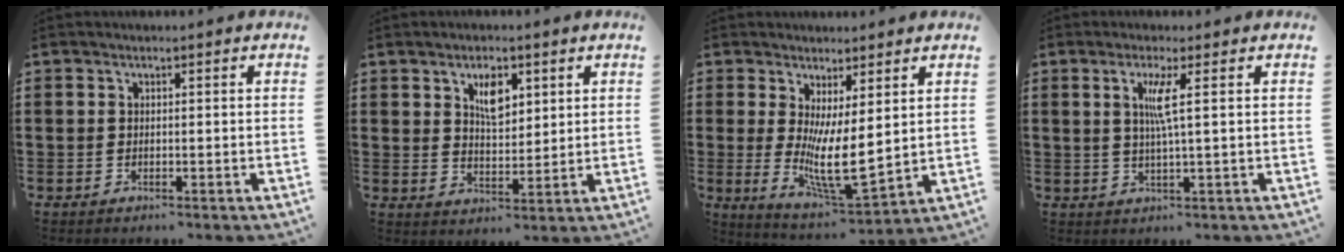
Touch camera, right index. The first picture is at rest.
{"total": 4.7, "force": [2.5, 2.3, 3.3], "torque": [-0.058, 0.003, 0.040]}
{"total": 9.0, "force": [0.7, 2.9, 8.5], "torque": [-0.157, -0.029, 0.016]}
{"total": 3.9, "force": [0.9, -0.6, 3.7], "torque": [-0.074, -0.006, 0.011]}